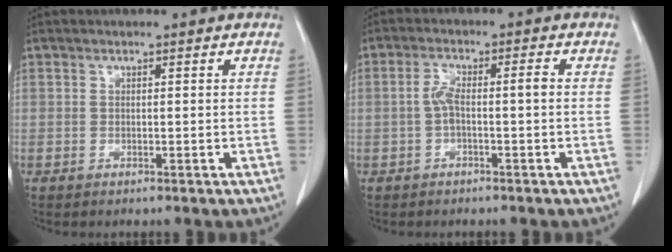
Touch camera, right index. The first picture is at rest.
{"total": 3.9, "force": [-0.6, 0.8, 3.8], "torque": [-0.078, 0.019, -0.009]}